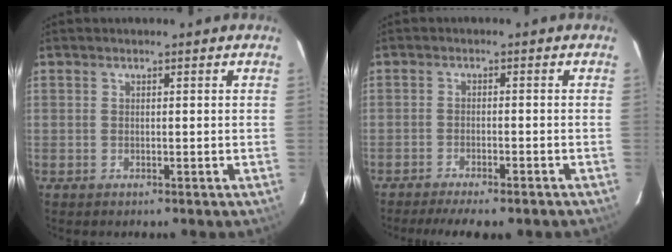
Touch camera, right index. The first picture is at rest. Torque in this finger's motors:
{"motor_torque": [1.03, -1.02, 0.32, 0.11]}